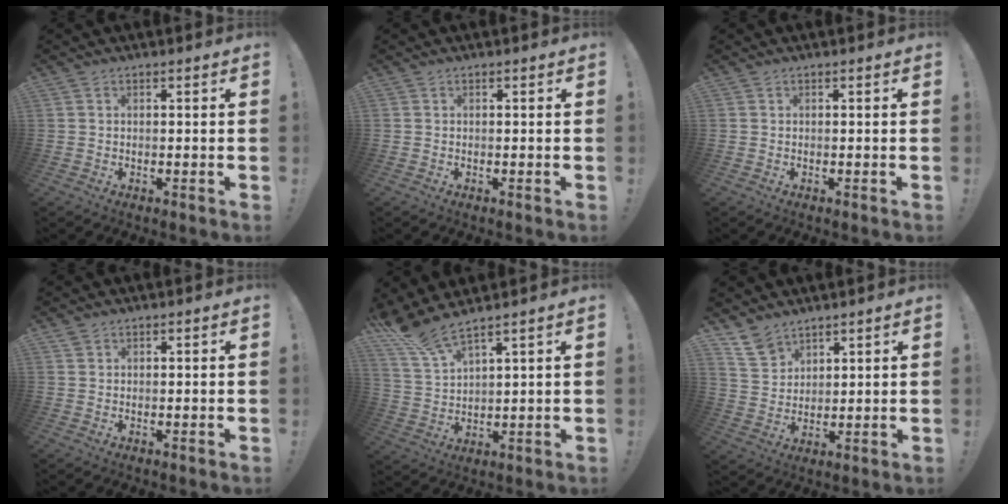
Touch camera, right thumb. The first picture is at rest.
{"total": 0.0}
{"total": 0.0}
{"total": 1.2, "force": [0.9, 0.6, 0.4], "torque": [-0.003, -0.003, 0.016]}
{"total": 7.8, "force": [6.6, 0.9, 4.0], "torque": [-0.093, -0.037, 0.125]}
{"total": 8.6, "force": [6.8, 4.8, 2.4], "torque": [-0.047, -0.041, 0.135]}